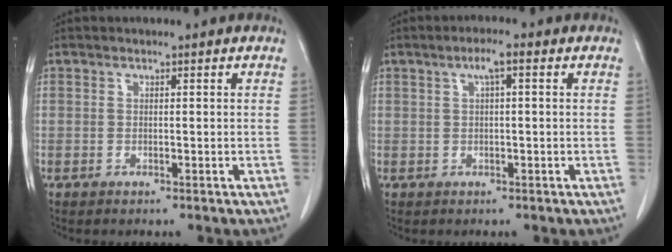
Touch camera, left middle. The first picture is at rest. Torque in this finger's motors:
{"motor_torque": [0.79, -0.26, -0.06, 0.03]}